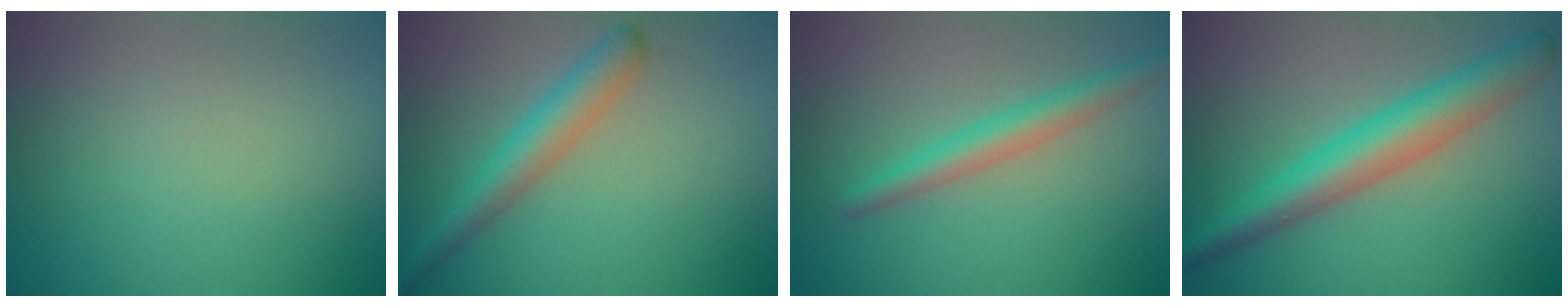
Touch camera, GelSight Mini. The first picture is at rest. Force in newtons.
{"total": 3.6, "press": 3.6, "slide": 0.1}
{"total": 2.8, "press": 2.8, "slide": 0.0}
{"total": 5.6, "press": 5.6, "slide": 0.1}